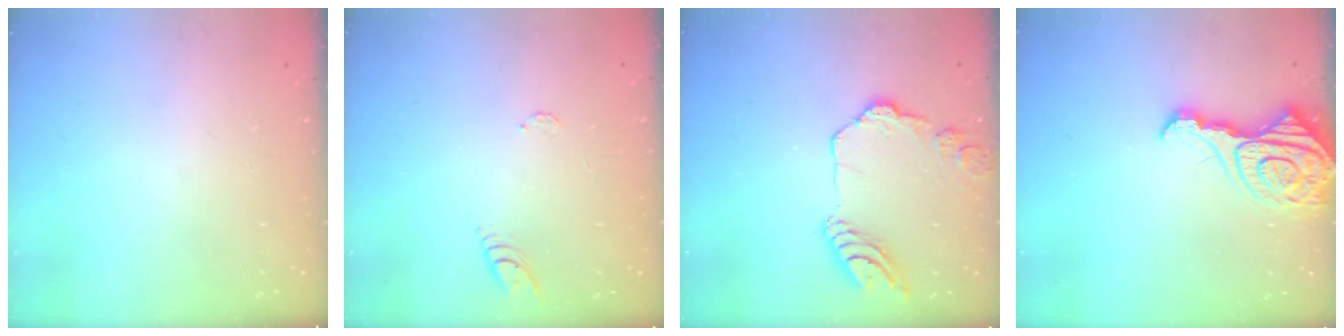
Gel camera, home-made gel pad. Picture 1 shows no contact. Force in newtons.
{"total": 7.7, "press": 7.6, "slide": 0.7}
{"total": 14.2, "press": 14.1, "slide": 1.5}
{"total": 15.1, "press": 15.0, "slide": 1.7}